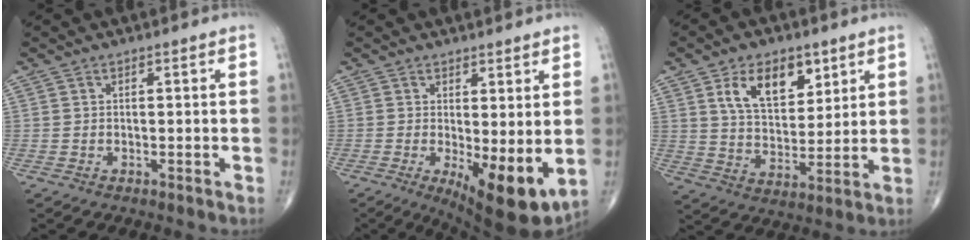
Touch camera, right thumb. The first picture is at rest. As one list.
[{"total": 10.2, "force": [-1.2, 3.5, 9.5], "torque": [-0.138, -0.028, -0.007]}, {"total": 12.3, "force": [5.9, 7.1, 8.1], "torque": [-0.105, -0.031, 0.110]}]